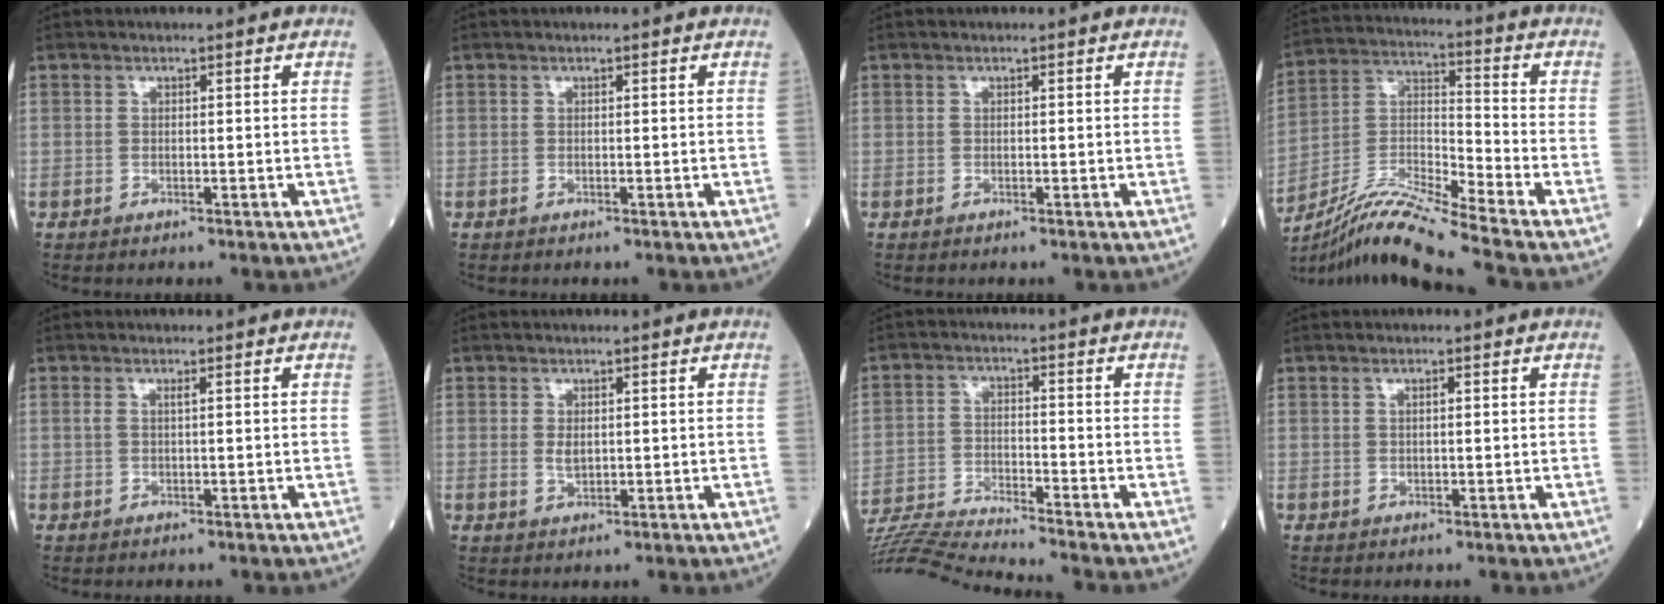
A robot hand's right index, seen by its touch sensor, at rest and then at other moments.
{"total": 0.0}
{"total": 0.0}
{"total": 14.0, "force": [-12.0, -1.9, 6.8], "torque": [-0.134, -0.003, -0.224]}
{"total": 1.0, "force": [0.3, 0.1, 0.9], "torque": [-0.027, 0.007, 0.007]}
{"total": 1.6, "force": [0.2, 0.9, 1.4], "torque": [-0.025, -0.004, 0.006]}
{"total": 11.8, "force": [-11.3, -1.9, 2.8], "torque": [-0.045, -0.011, -0.204]}
{"total": 0.9, "force": [0.3, 0.2, 0.8], "torque": [-0.016, 0.003, 0.004]}